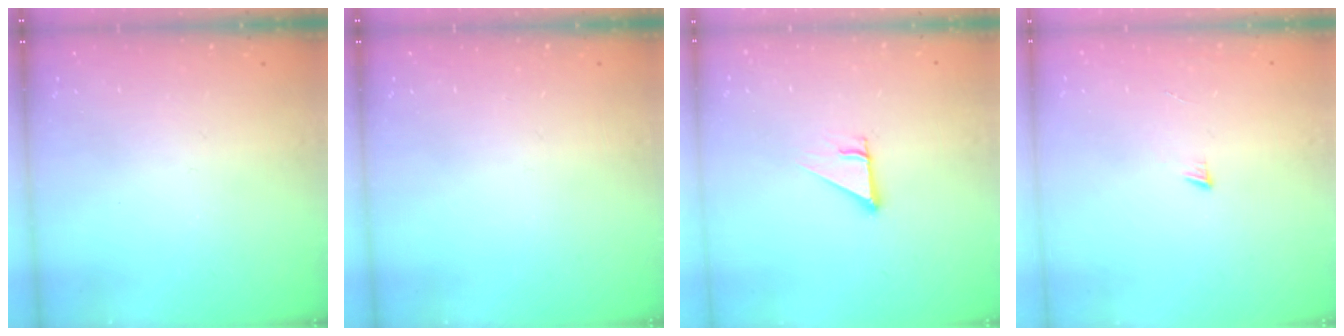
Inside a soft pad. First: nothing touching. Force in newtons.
{"total": 0.0}
{"total": 2.5, "press": 2.5, "slide": 0.2}
{"total": 3.0, "press": 3.0, "slide": 0.3}